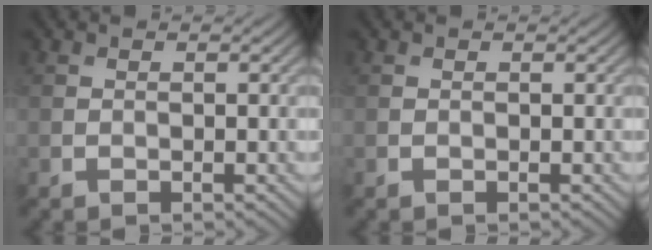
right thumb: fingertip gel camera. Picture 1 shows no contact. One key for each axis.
{"total": 0.0}